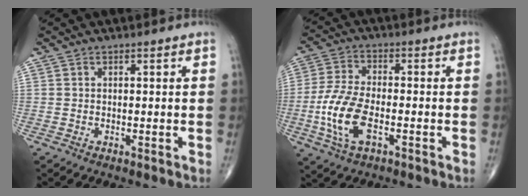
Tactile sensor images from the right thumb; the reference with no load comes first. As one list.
[{"total": 11.0, "force": [-3.2, 5.1, 9.2], "torque": [-0.204, 0.010, -0.064]}]